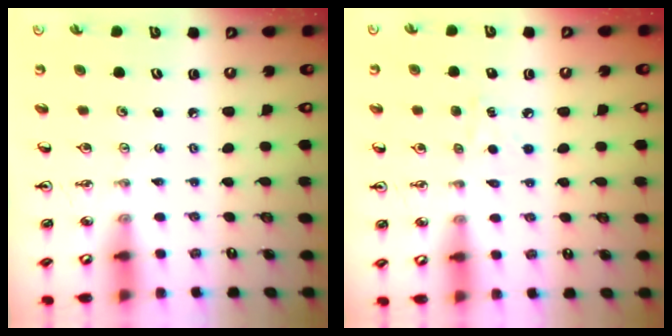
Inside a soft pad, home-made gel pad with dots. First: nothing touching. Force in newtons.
{"total": 6.0, "press": 6.0, "slide": 0.8}